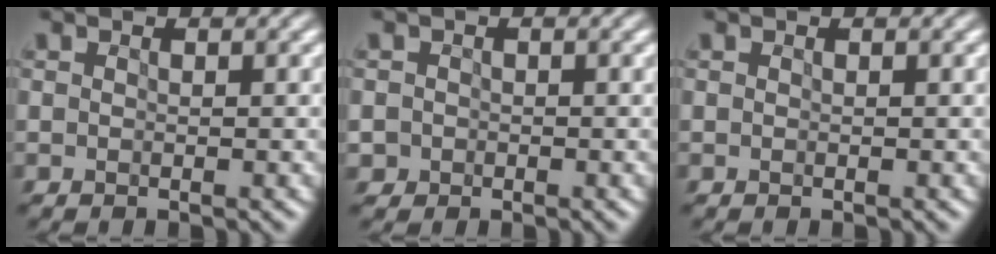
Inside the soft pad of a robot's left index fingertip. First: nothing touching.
{"total": 2.9, "force": [-1.4, 2.6, 0.2], "torque": [-0.003, 0.010, -0.038]}
{"total": 0.0}